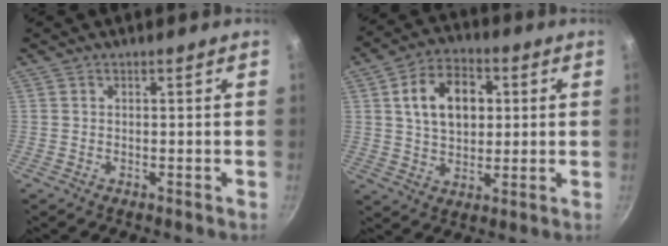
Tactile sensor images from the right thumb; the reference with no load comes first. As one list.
[{"total": 12.6, "force": [2.7, 8.5, 8.8], "torque": [-0.120, 0.006, 0.040]}]